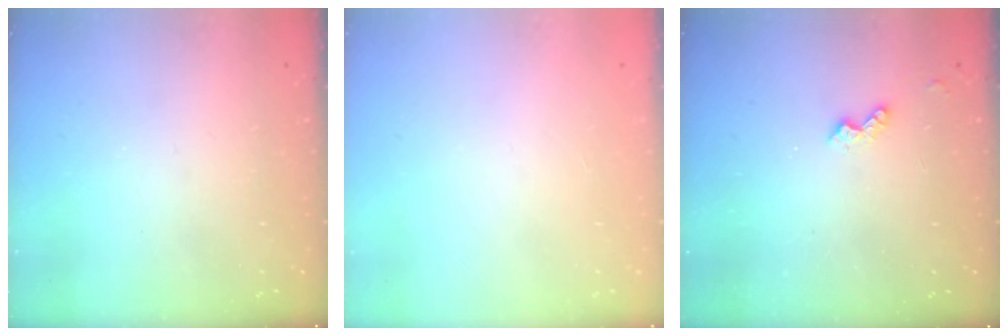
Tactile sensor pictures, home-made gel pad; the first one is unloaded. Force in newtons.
{"total": 0.0}
{"total": 4.0, "press": 4.0, "slide": 0.6}